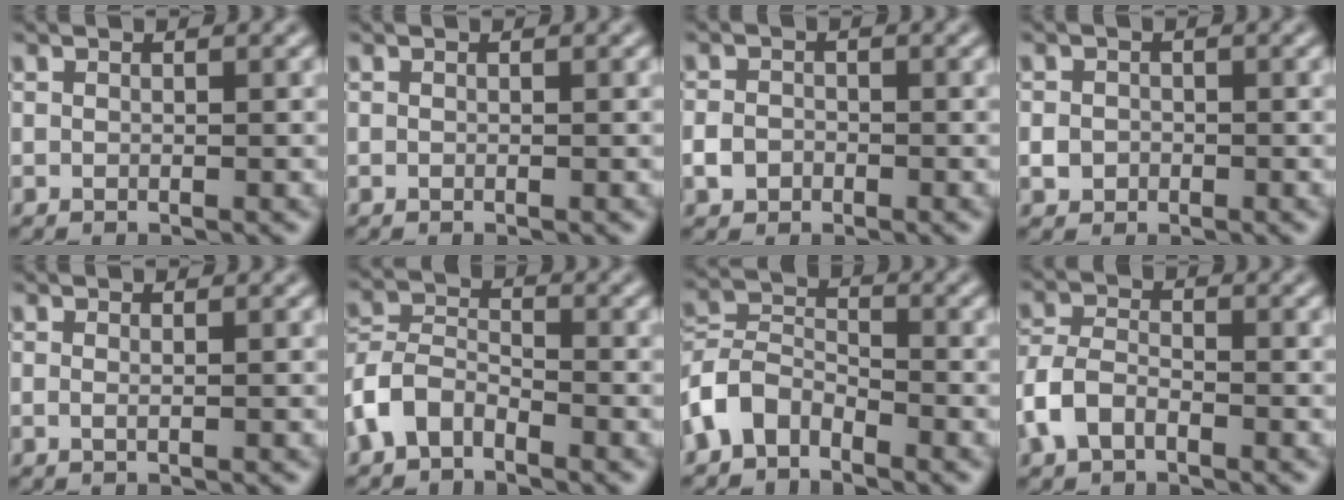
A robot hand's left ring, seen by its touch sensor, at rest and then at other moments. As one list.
[{"total": 0.0}, {"total": 1.8, "force": [-0.7, 1.5, 0.7], "torque": [-0.007, 0.000, -0.018]}, {"total": 1.5, "force": [-0.4, 1.3, 0.5], "torque": [-0.002, -0.001, -0.011]}, {"total": 0.5, "force": [0.1, 0.1, 0.5], "torque": [-0.009, -0.002, 0.000]}, {"total": 3.9, "force": [-2.5, 2.2, 2.0], "torque": [-0.043, 0.007, -0.060]}, {"total": 4.2, "force": [-2.8, 2.5, 1.9], "torque": [-0.041, 0.007, -0.066]}, {"total": 3.4, "force": [-1.8, 2.0, 2.1], "torque": [-0.045, 0.005, -0.045]}]